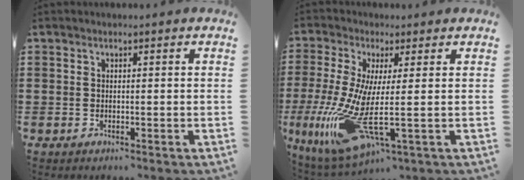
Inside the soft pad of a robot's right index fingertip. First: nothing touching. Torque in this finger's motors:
{"motor_torque": [2.14, 0.00, 1.05, 0.21]}